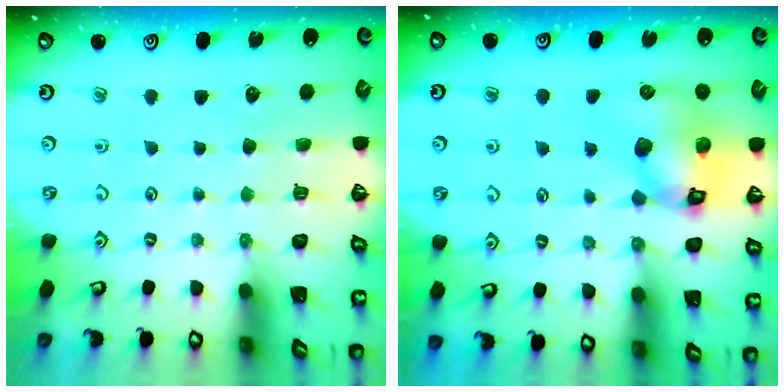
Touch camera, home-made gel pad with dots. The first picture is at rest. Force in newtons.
{"total": 12.2, "press": 12.1, "slide": 1.8}